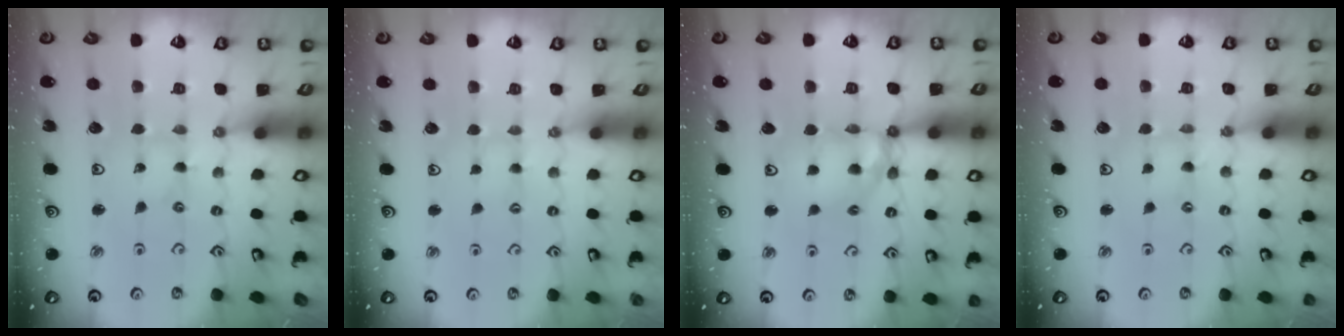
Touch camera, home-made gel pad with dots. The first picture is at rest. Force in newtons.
{"total": 1.5, "press": 1.5, "slide": 0.3}
{"total": 11.5, "press": 11.5, "slide": 1.1}
{"total": 0.0}